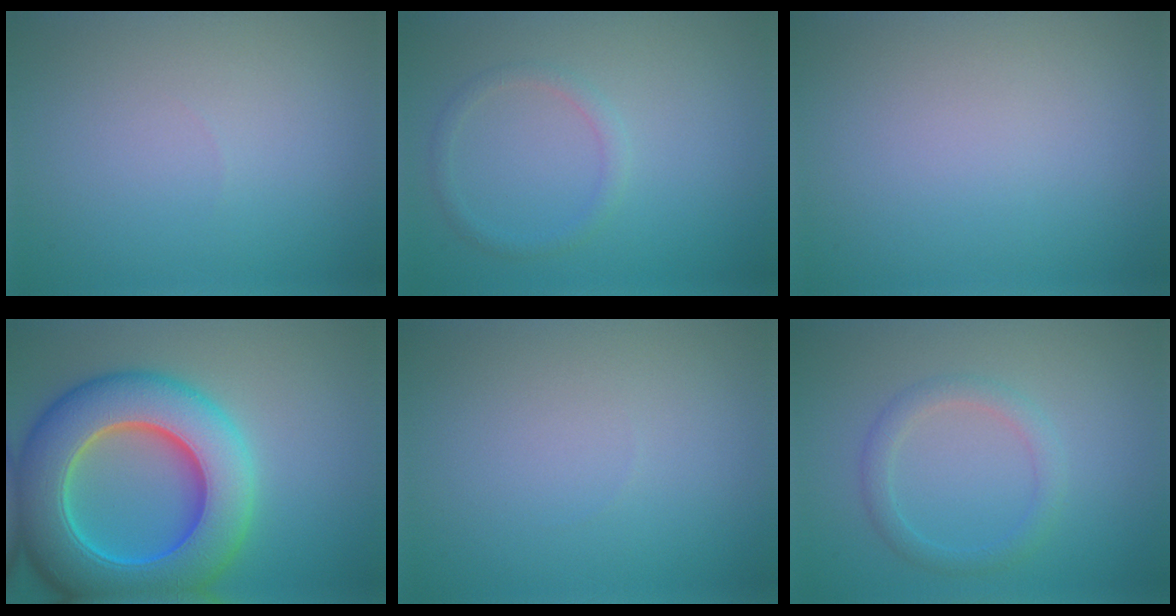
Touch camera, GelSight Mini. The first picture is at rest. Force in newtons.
{"total": 1.3, "press": 1.3, "slide": 0.0}
{"total": 0.0}
{"total": 12.6, "press": 12.6, "slide": 0.3}
{"total": 0.0}
{"total": 2.1, "press": 2.1, "slide": 0.1}